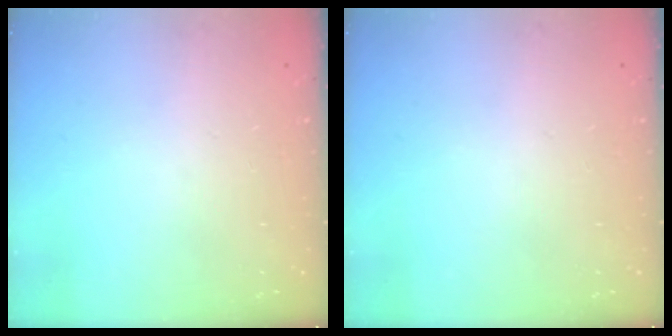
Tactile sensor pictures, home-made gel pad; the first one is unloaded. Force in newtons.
{"total": 0.0}